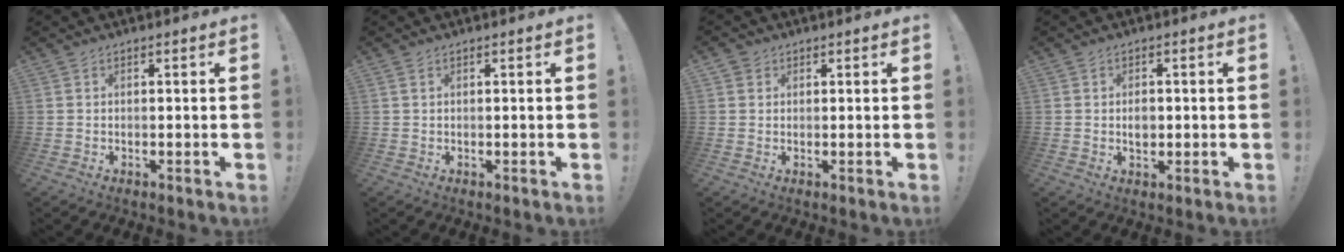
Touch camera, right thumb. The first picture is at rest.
{"total": 1.0, "force": [0.4, 0.4, 0.8], "torque": [-0.021, 0.004, 0.009]}
{"total": 2.1, "force": [1.1, 1.8, 0.3], "torque": [-0.003, -0.002, 0.020]}
{"total": 3.3, "force": [-0.4, 2.5, 2.2], "torque": [-0.026, -0.001, -0.010]}